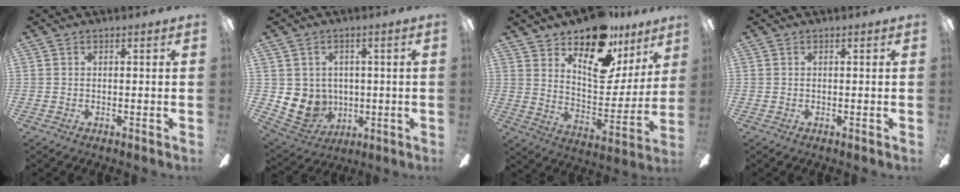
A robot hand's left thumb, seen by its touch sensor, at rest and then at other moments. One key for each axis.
{"total": 7.3, "fx": 0.9, "fy": 7.2, "fz": 1.1, "tx": -0.048, "ty": -0.015, "tz": 0.026}
{"total": 18.5, "fx": 13.0, "fy": 8.9, "fz": 9.6, "tx": -0.131, "ty": -0.086, "tz": 0.224}
{"total": 0.0}